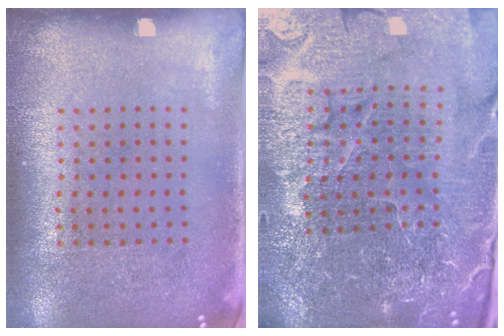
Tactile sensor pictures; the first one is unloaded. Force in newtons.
{"total": 5.5, "press": 5.2, "slide": 1.9}